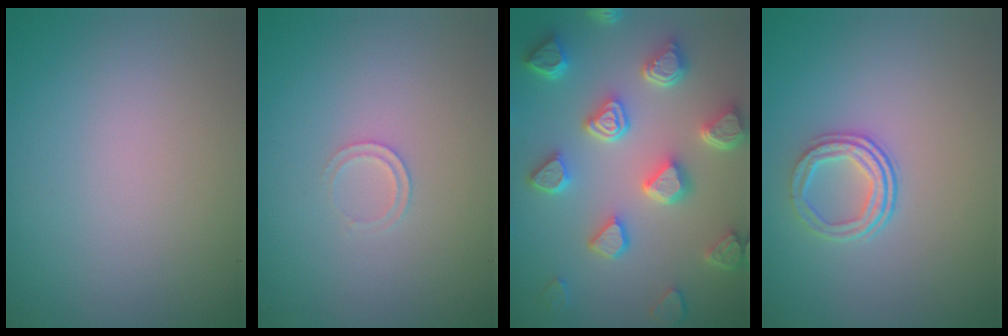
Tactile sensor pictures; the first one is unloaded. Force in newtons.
{"total": 0.9, "press": 0.9, "slide": 0.1}
{"total": 7.1, "press": 5.5, "slide": 4.4}
{"total": 2.4, "press": 1.7, "slide": 1.7}